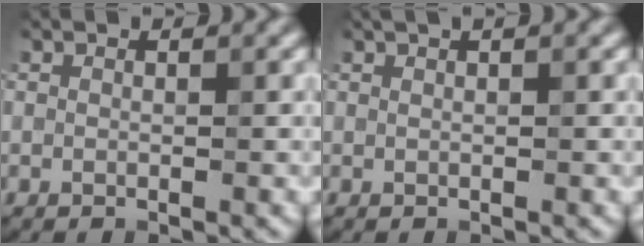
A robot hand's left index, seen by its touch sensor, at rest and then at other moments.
{"total": 1.6, "force": [1.1, 0.4, 1.1], "torque": [-0.017, -0.002, 0.012]}